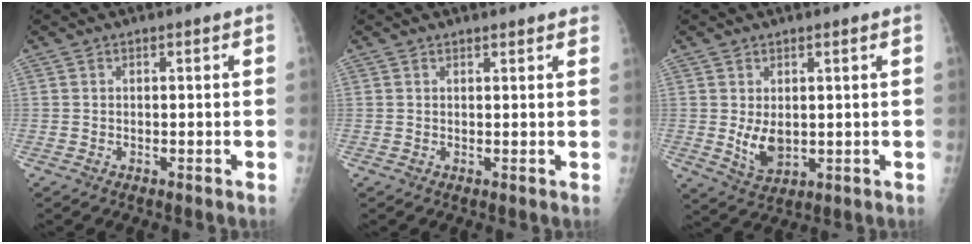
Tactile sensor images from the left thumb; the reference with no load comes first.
{"total": 2.1, "force": [1.9, 0.6, 0.7], "torque": [0.002, -0.002, 0.020]}
{"total": 5.3, "force": [0.6, 3.2, 4.2], "torque": [-0.063, -0.016, 0.024]}